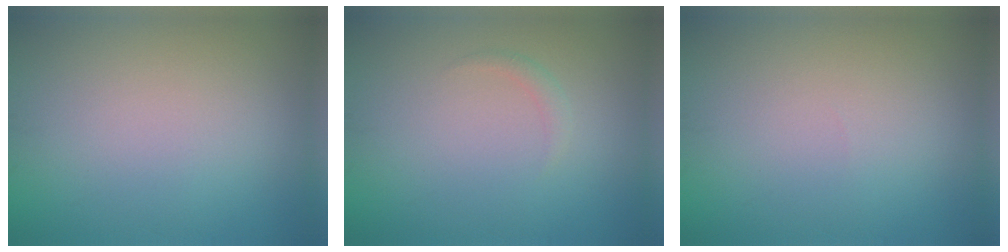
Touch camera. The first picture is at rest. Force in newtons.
{"total": 0.9, "press": 0.9, "slide": 0.1}
{"total": 0.0}